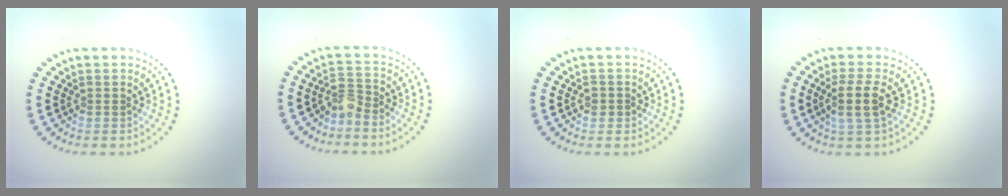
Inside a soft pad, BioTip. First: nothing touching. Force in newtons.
{"total": 2.0, "press": 1.5, "slide": 1.3}
{"total": 0.9, "press": 0.9, "slide": 0.2}
{"total": 2.8, "press": 2.6, "slide": 1.2}